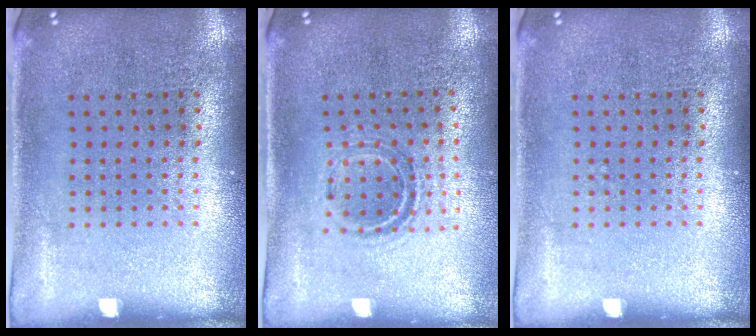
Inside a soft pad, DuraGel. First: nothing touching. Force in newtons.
{"total": 1.0, "press": 0.9, "slide": 0.3}
{"total": 0.0}